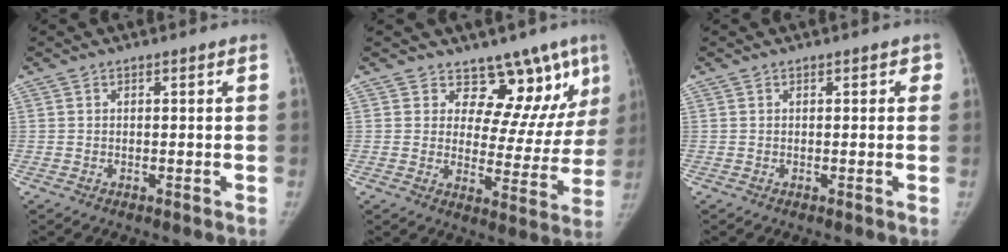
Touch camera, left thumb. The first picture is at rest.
{"total": 12.8, "force": [9.2, 6.8, 5.7], "torque": [-0.016, -0.060, 0.114]}
{"total": 1.0, "force": [0.4, 0.6, 0.6], "torque": [0.008, 0.002, -0.001]}